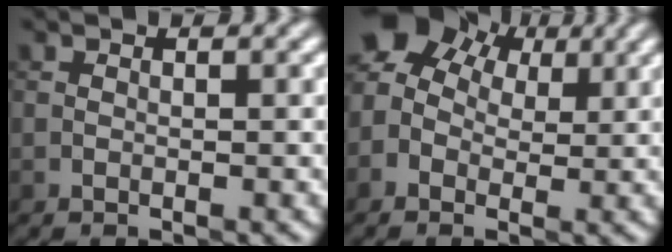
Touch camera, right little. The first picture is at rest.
{"total": 9.0, "force": [2.7, 6.3, 5.8], "torque": [-0.100, 0.040, 0.027]}